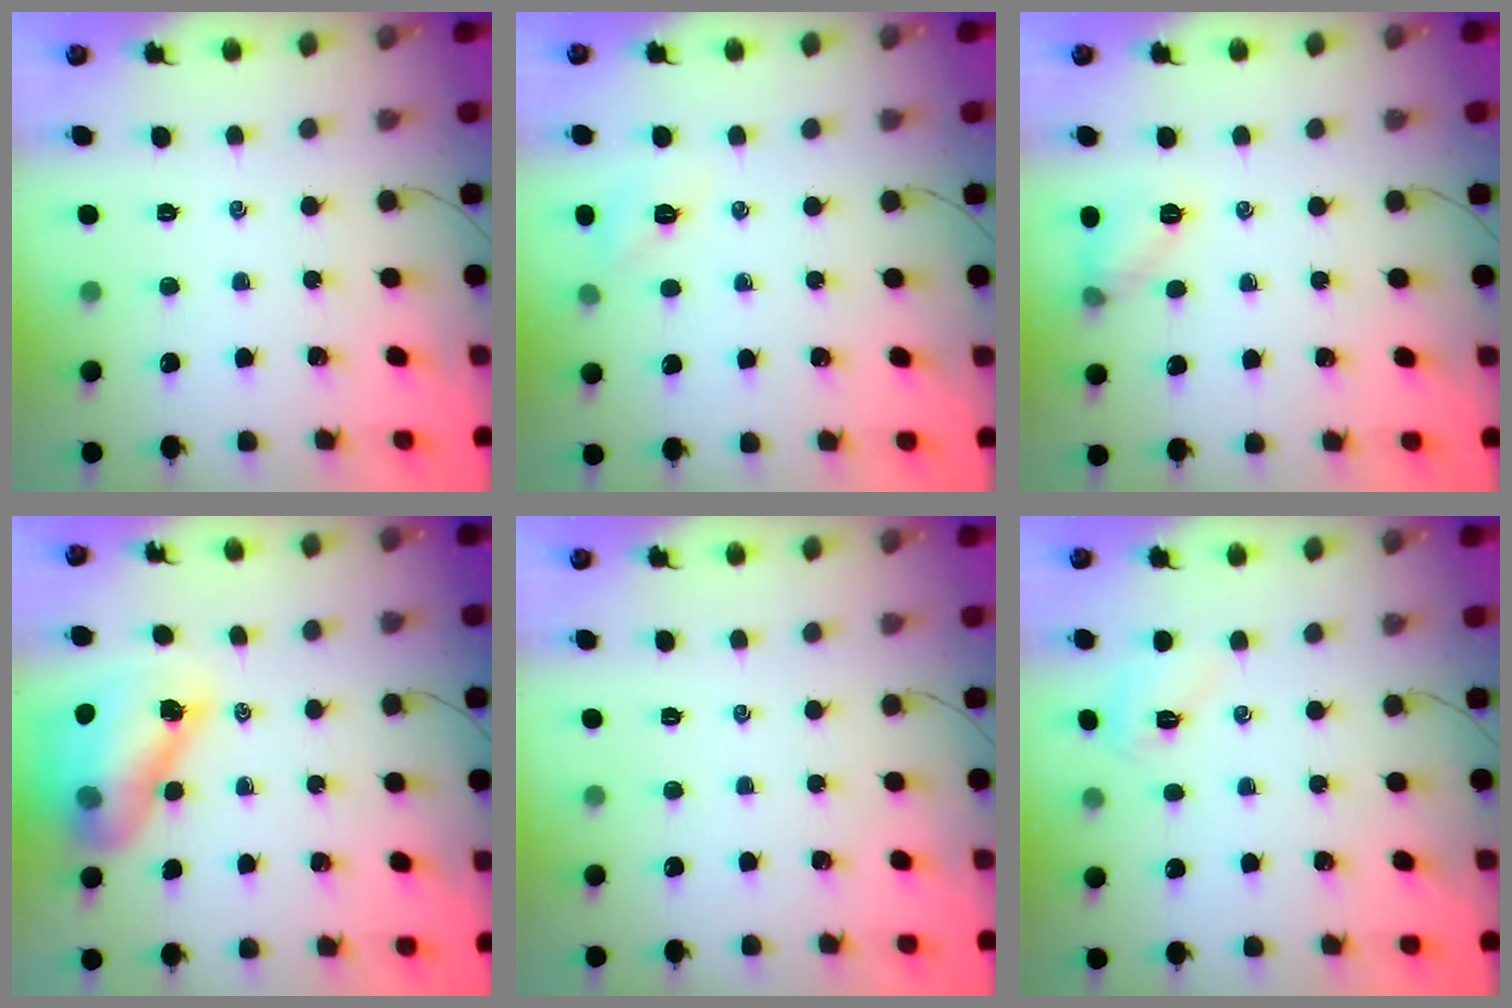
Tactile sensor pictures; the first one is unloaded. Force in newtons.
{"total": 6.4, "press": 6.3, "slide": 1.5}
{"total": 6.9, "press": 6.7, "slide": 1.5}
{"total": 13.5, "press": 12.9, "slide": 3.7}
{"total": 0.0}
{"total": 4.5, "press": 4.4, "slide": 1.2}